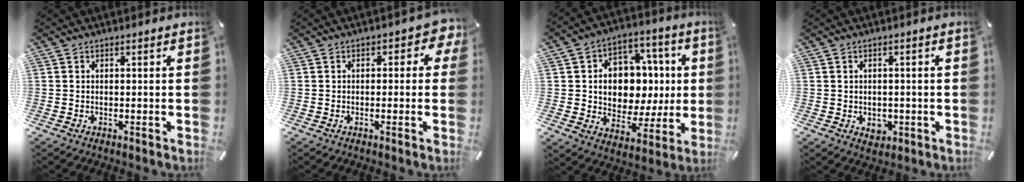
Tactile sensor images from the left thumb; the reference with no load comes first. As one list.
[{"total": 3.9, "force": [0.4, 2.5, 3.0], "torque": [-0.035, 0.004, 0.000]}, {"total": 12.2, "force": [0.5, 10.9, 5.4], "torque": [-0.067, -0.011, 0.022]}, {"total": 3.3, "force": [-0.6, 3.0, 1.3], "torque": [-0.006, -0.002, -0.013]}]